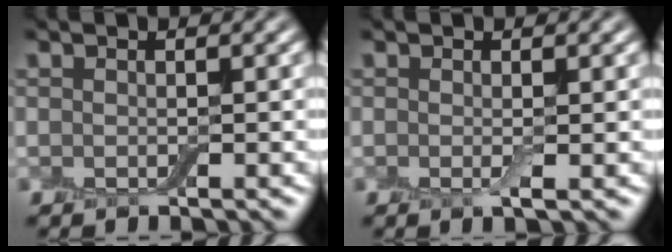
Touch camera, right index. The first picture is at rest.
{"total": 0.9, "force": [0.0, 0.1, 0.9], "torque": [-0.017, -0.004, -0.002]}